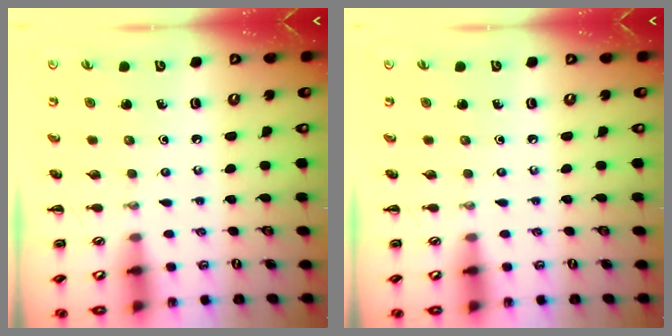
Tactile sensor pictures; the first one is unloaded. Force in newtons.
{"total": 0.0}